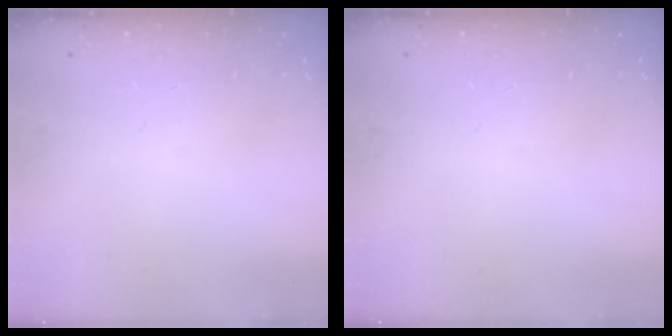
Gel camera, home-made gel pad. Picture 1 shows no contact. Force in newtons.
{"total": 0.0}